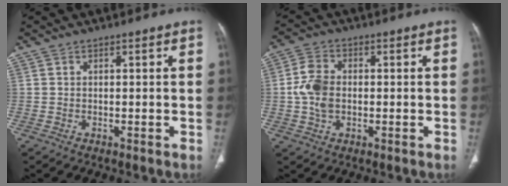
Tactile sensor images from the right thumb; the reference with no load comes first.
{"total": 6.9, "force": [-0.4, 4.7, 5.1], "torque": [-0.108, 0.010, -0.010]}